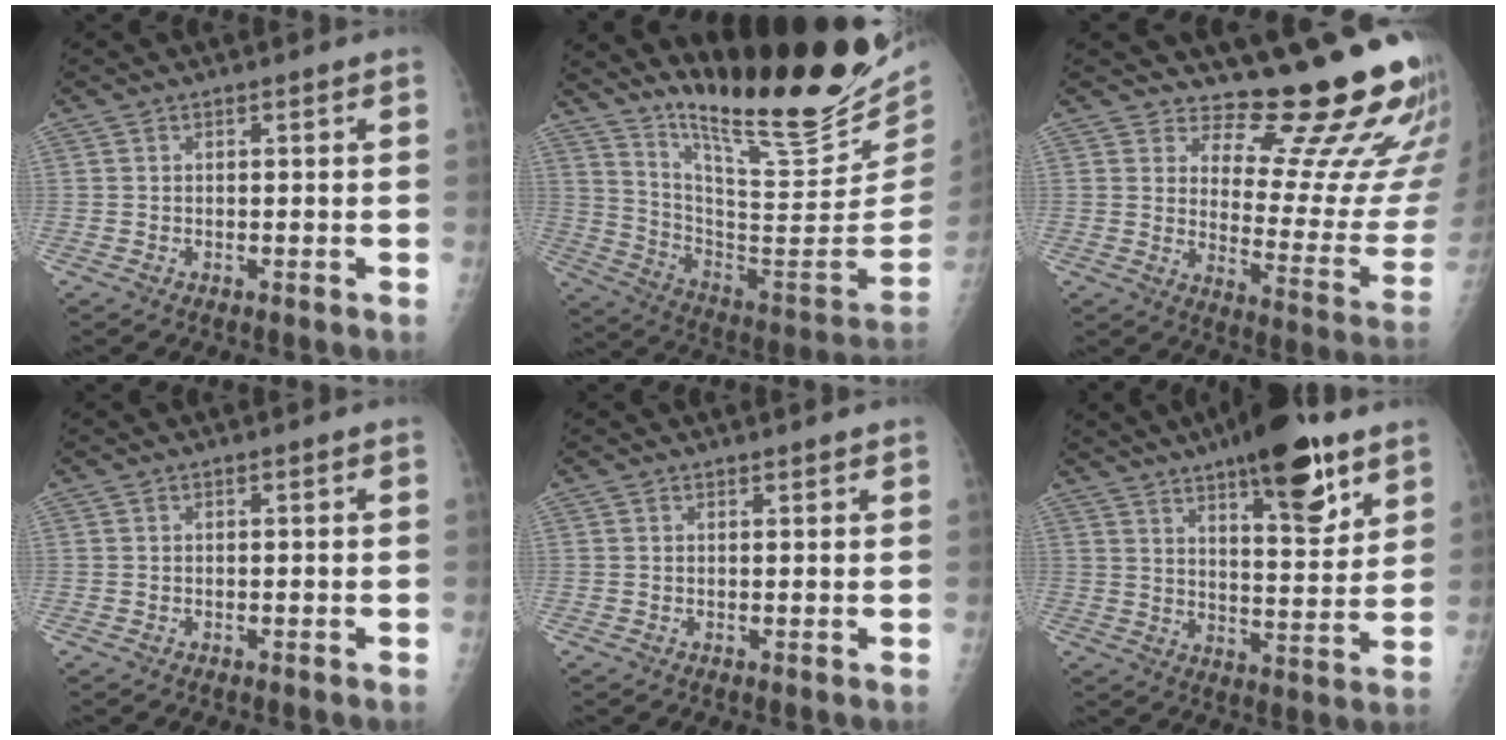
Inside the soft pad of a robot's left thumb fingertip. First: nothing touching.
{"total": 26.9, "force": [22.2, 4.3, 14.6], "torque": [-0.201, -0.152, 0.338]}
{"total": 19.0, "force": [16.1, 5.2, 8.6], "torque": [-0.061, -0.160, 0.200]}
{"total": 0.0}
{"total": 1.1, "force": [1.0, 0.3, 0.3], "torque": [-0.002, -0.005, 0.014]}
{"total": 17.0, "force": [10.4, 5.3, 12.4], "torque": [-0.150, -0.055, 0.157]}